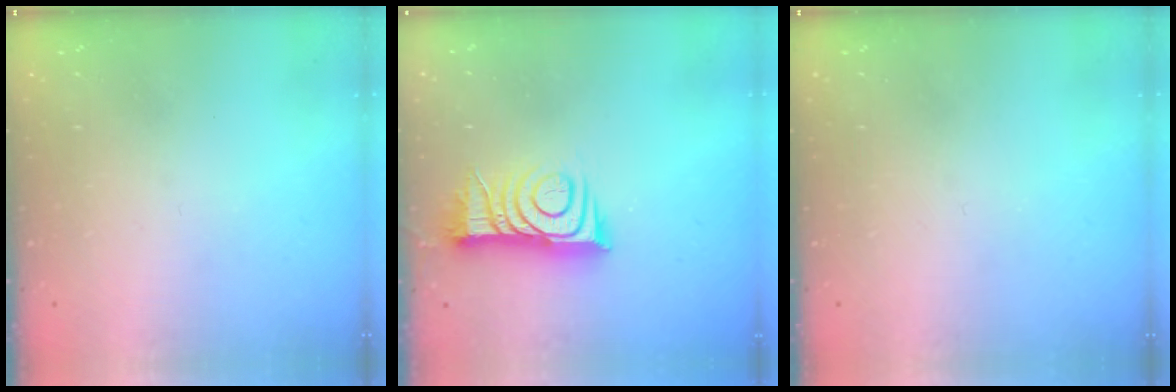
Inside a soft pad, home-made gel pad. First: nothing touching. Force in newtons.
{"total": 10.8, "press": 10.8, "slide": 0.3}
{"total": 0.0}